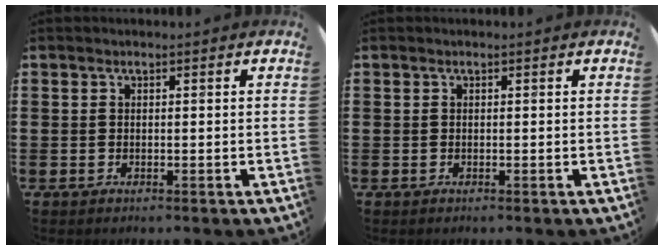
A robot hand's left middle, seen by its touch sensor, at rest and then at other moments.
{"total": 0.0}